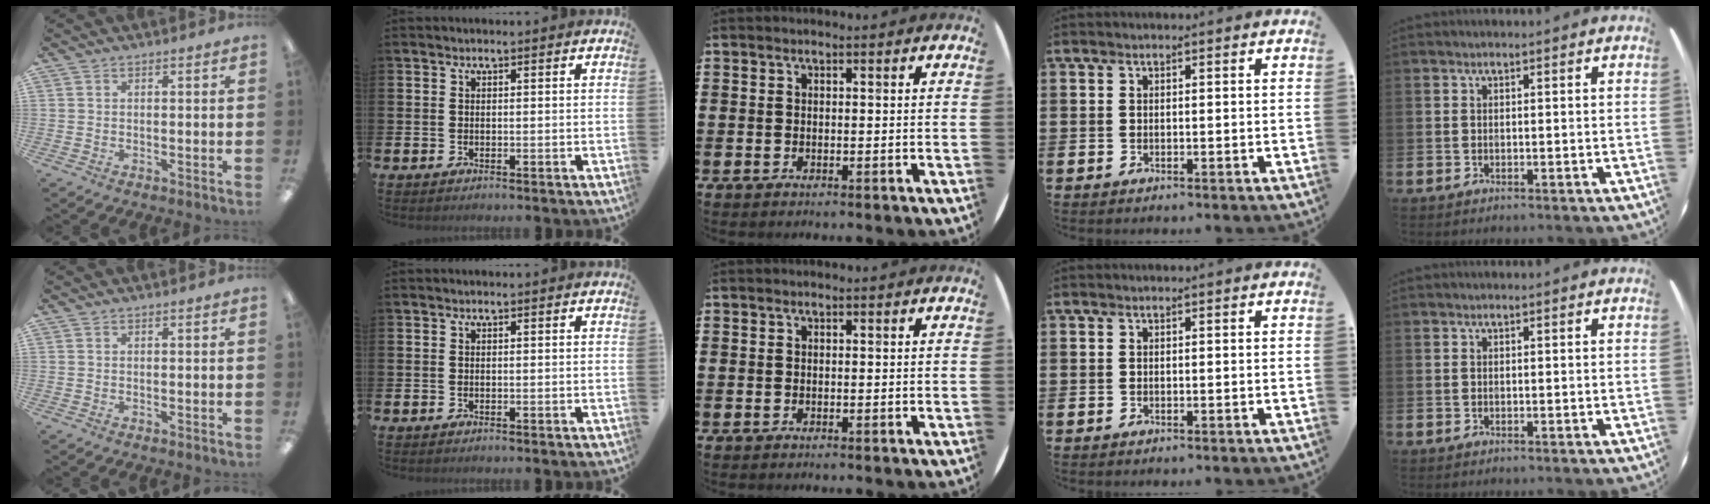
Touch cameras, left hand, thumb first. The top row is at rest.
{}